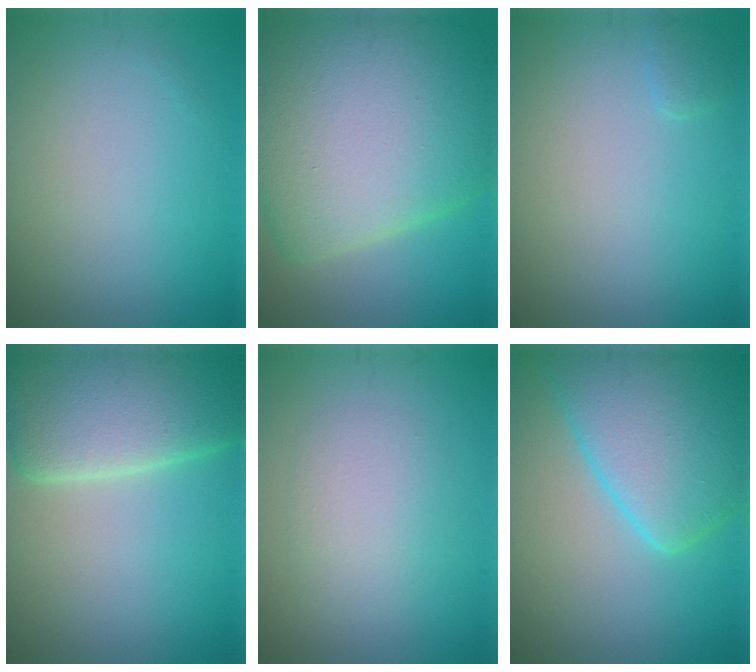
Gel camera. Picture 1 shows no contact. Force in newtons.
{"total": 14.1, "press": 14.1, "slide": 0.8}
{"total": 0.8, "press": 0.8, "slide": 0.1}
{"total": 8.7, "press": 8.6, "slide": 0.3}
{"total": 2.8, "press": 2.8, "slide": 0.2}
{"total": 8.4, "press": 8.3, "slide": 0.6}